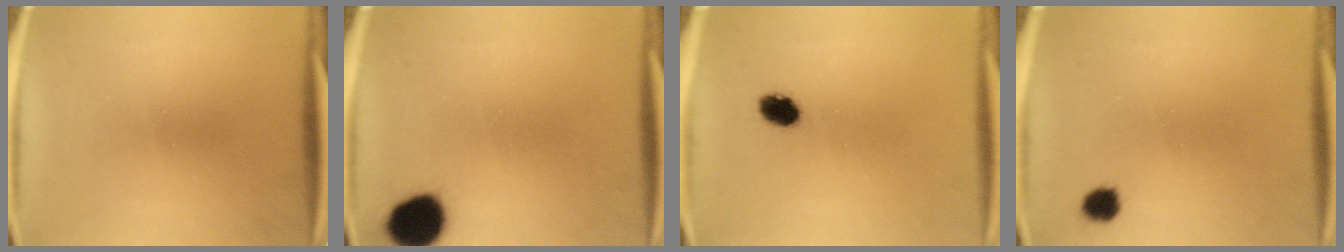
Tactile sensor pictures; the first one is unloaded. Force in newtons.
{"total": 10.2}
{"total": 4.0}
{"total": 2.8}